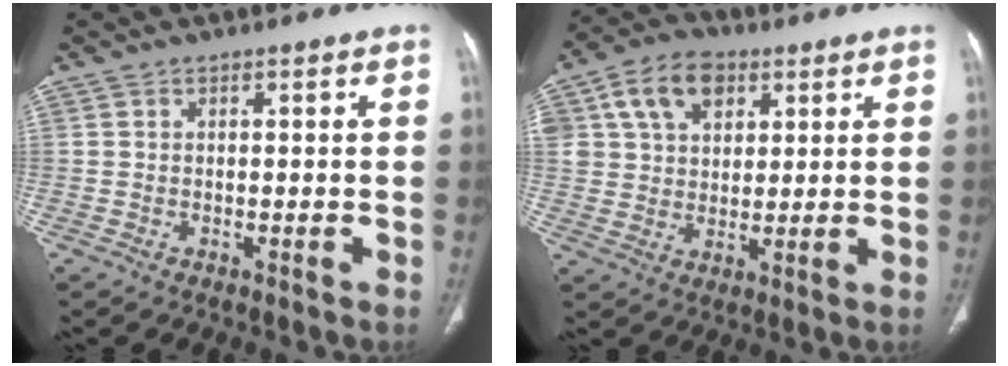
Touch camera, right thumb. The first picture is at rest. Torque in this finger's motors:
{"motor_torque": [1.34, 1.87, 1.22, 0.49, 0.12]}